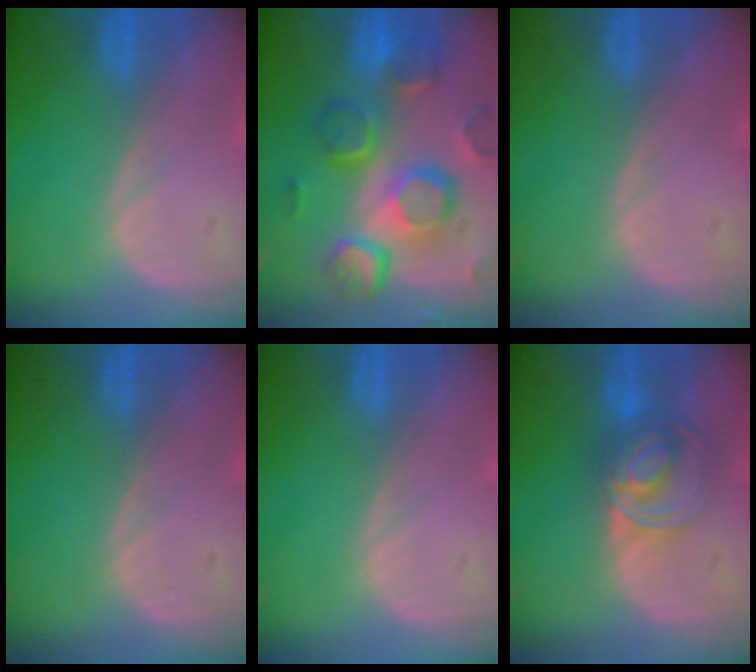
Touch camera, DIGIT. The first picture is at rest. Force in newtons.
{"total": 12.3, "press": 10.6, "slide": 6.2}
{"total": 0.5, "press": 0.0, "slide": 0.5}
{"total": 0.0}
{"total": 0.0}
{"total": 7.5, "press": 6.2, "slide": 4.2}